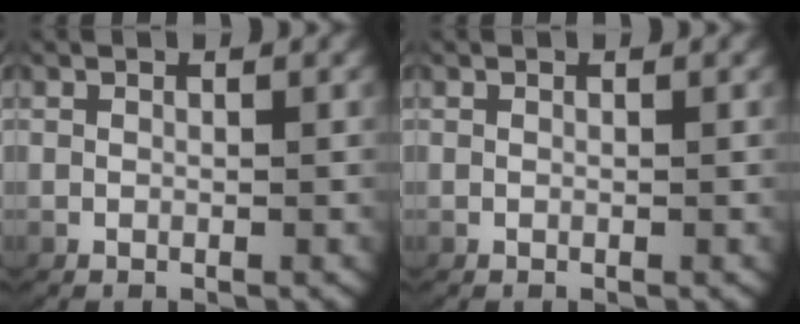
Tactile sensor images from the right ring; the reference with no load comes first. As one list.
[{"total": 0.0}]